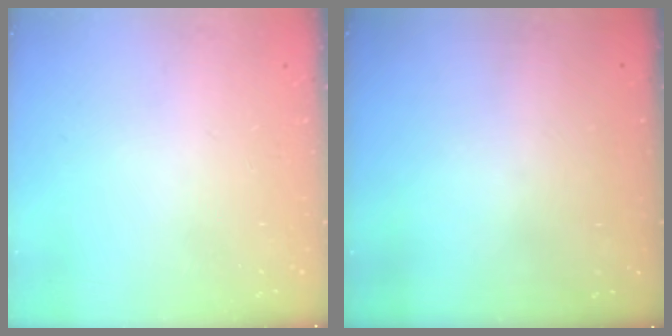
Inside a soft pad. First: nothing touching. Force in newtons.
{"total": 2.9, "press": 2.9, "slide": 0.3}